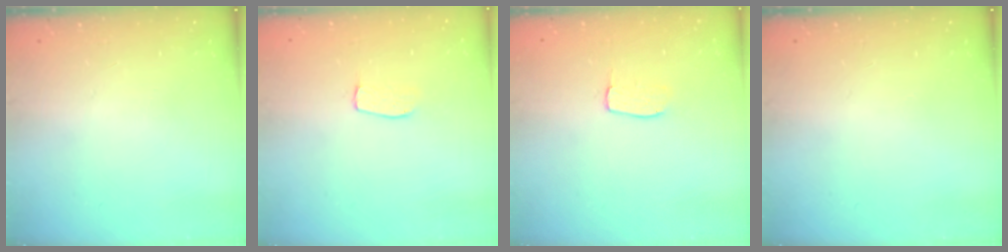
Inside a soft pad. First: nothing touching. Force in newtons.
{"total": 4.5, "press": 4.5, "slide": 0.2}
{"total": 4.5, "press": 4.5, "slide": 0.3}
{"total": 0.0}